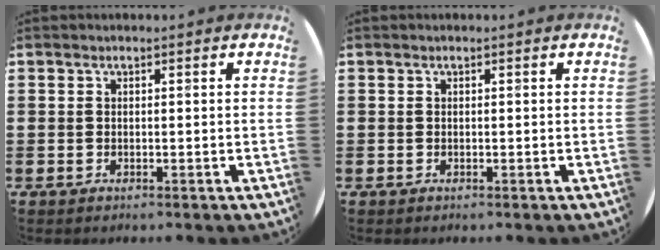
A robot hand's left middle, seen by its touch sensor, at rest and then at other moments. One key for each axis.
{"total": 0.0}